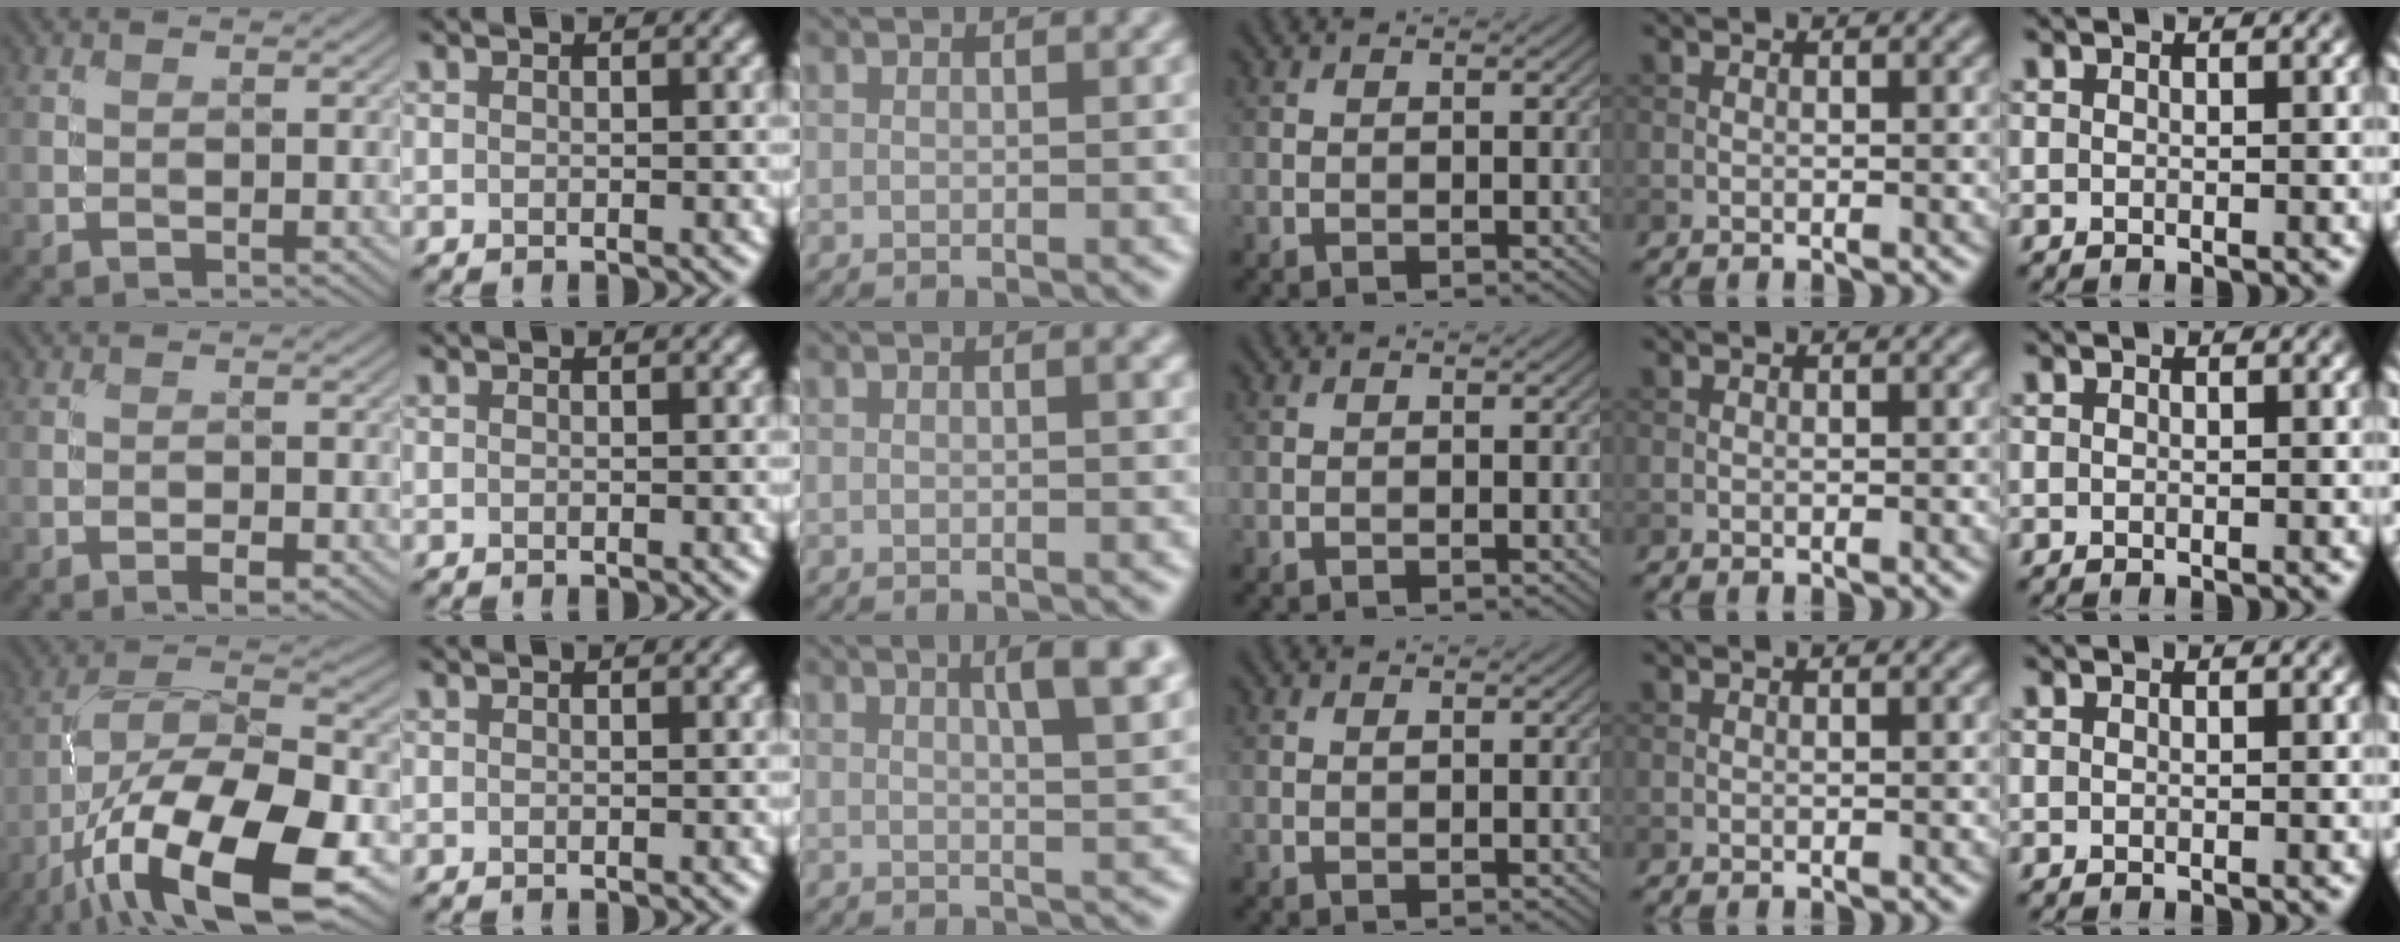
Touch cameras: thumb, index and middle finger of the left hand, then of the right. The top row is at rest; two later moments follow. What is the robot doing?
{"motion": "unscrew", "object": "medicine bottle"}